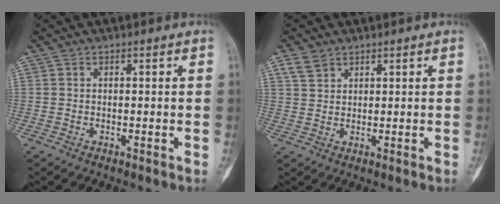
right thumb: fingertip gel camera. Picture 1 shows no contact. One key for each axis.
{"total": 2.9, "fx": 2.0, "fy": 1.7, "fz": 1.2, "tx": -0.020, "ty": -0.001, "tz": 0.043}